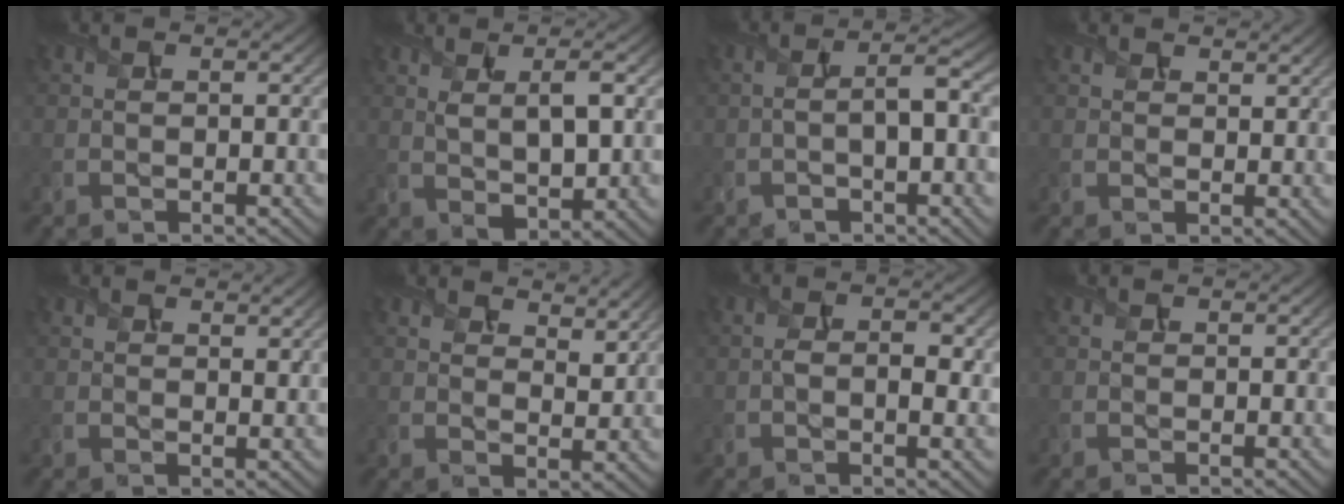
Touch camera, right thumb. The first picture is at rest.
{"total": 6.4, "force": [1.9, 2.3, 5.6], "torque": [-0.110, -0.001, 0.037]}
{"total": 5.9, "force": [-0.9, 2.0, 5.5], "torque": [-0.095, 0.004, -0.015]}
{"total": 1.7, "force": [1.4, 0.8, 0.7], "torque": [-0.015, 0.001, 0.032]}
{"total": 1.9, "force": [1.4, 0.7, 0.9], "torque": [-0.018, -0.001, 0.032]}
{"total": 6.1, "force": [4.8, 2.4, 2.9], "torque": [-0.049, -0.006, 0.076]}
{"total": 3.7, "force": [-0.1, 1.8, 3.2], "torque": [-0.060, -0.002, 0.000]}
{"total": 0.0}